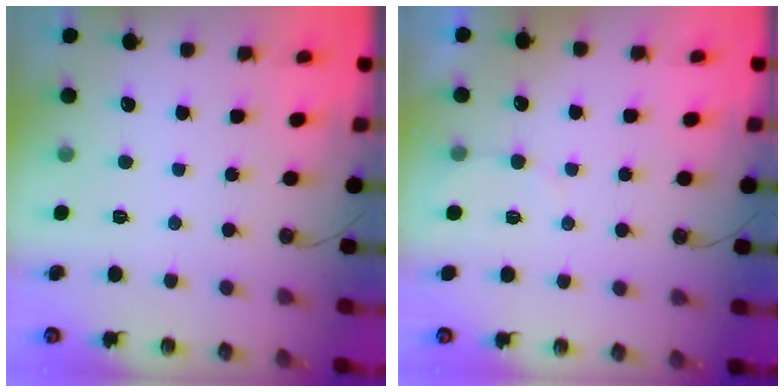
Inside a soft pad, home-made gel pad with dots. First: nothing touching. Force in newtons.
{"total": 2.8, "press": 2.8, "slide": 0.3}